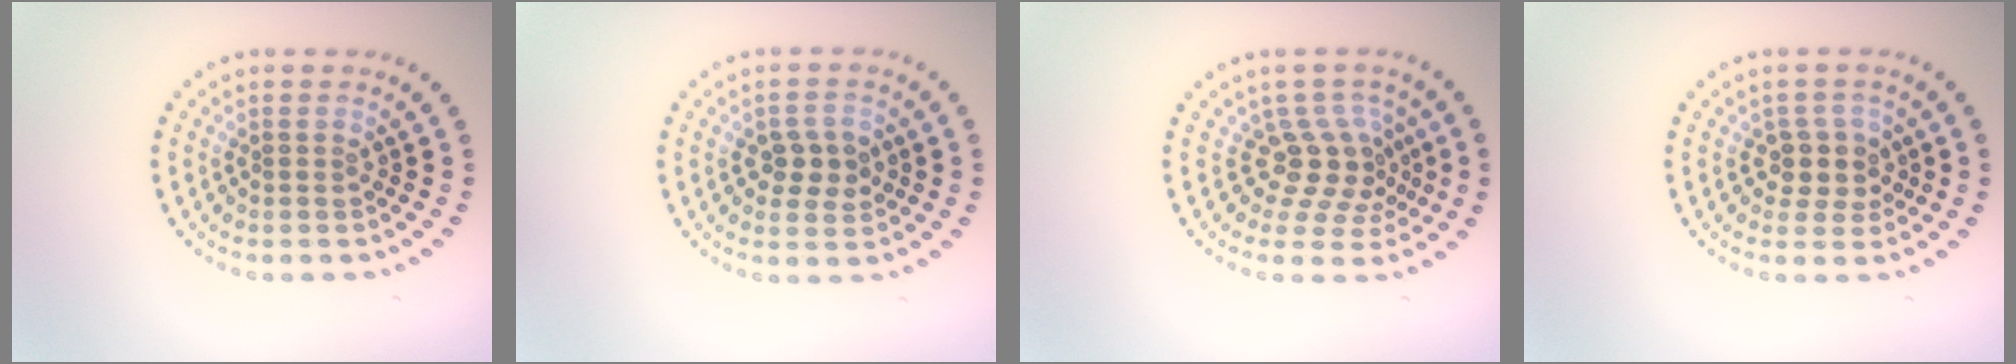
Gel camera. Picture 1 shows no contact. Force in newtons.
{"total": 2.5, "press": 2.5, "slide": 0.3}
{"total": 3.6, "press": 2.6, "slide": 2.5}
{"total": 2.7, "press": 2.3, "slide": 1.5}